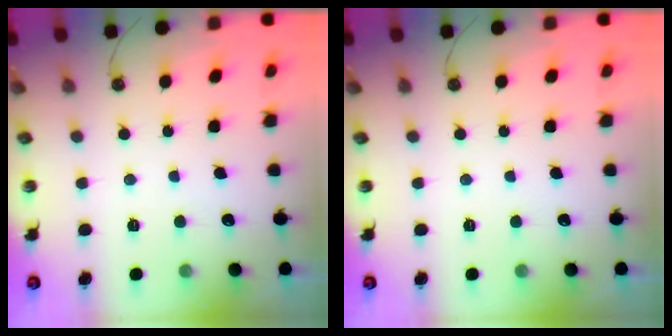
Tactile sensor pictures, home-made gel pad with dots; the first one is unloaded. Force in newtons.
{"total": 0.0}